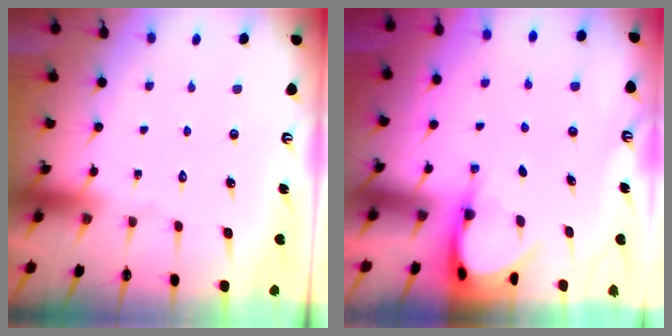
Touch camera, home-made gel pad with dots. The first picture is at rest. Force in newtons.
{"total": 3.9, "press": 3.9, "slide": 0.3}